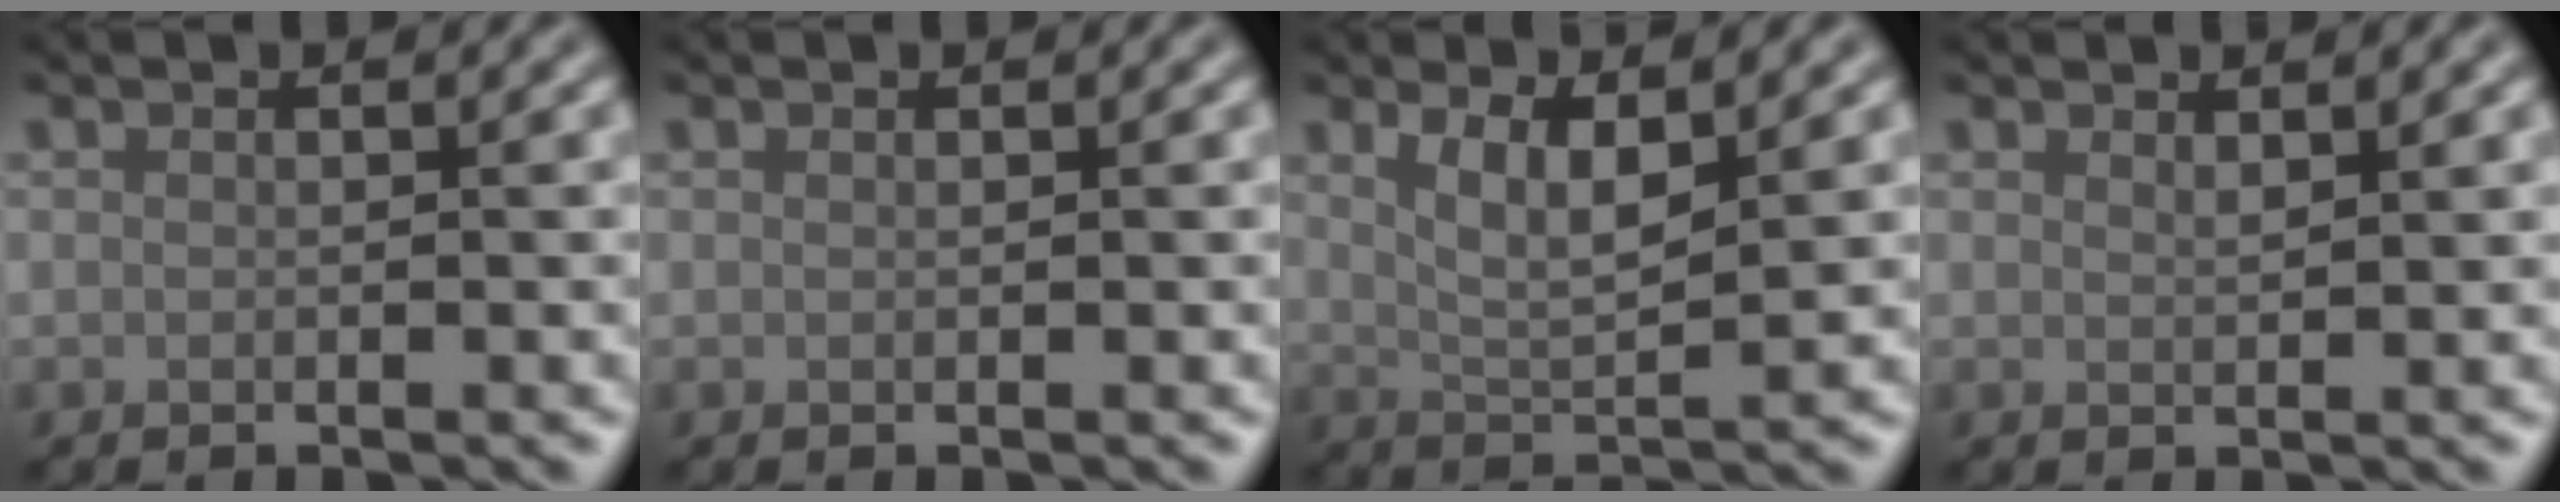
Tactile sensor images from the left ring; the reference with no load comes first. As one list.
[{"total": 0.0}, {"total": 3.8, "force": [1.8, 1.0, 3.2], "torque": [-0.064, -0.008, 0.036]}, {"total": 0.8, "force": [0.8, 0.1, 0.3], "torque": [-0.003, -0.001, 0.014]}]